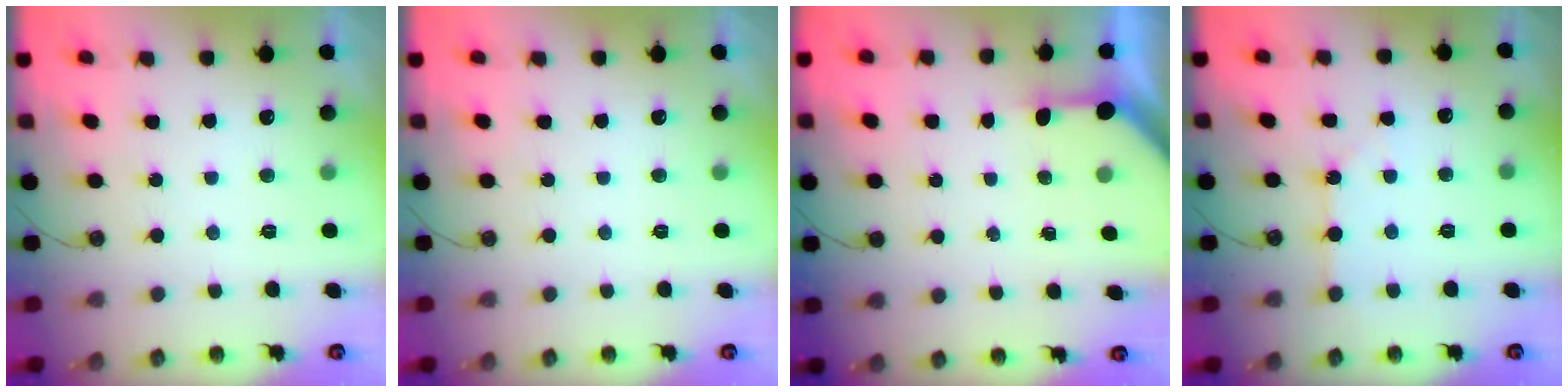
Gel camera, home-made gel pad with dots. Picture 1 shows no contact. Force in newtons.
{"total": 0.0}
{"total": 2.9, "press": 2.9, "slide": 0.3}
{"total": 1.4, "press": 1.4, "slide": 0.2}